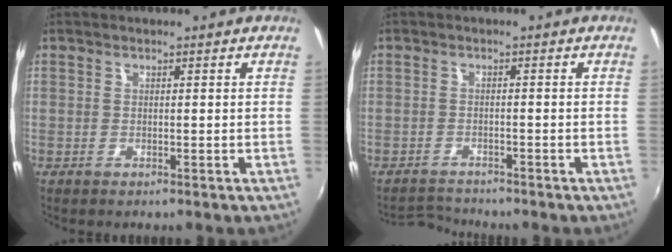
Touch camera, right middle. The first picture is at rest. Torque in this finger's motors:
{"motor_torque": [-0.23, -0.30, -0.12, -0.03]}